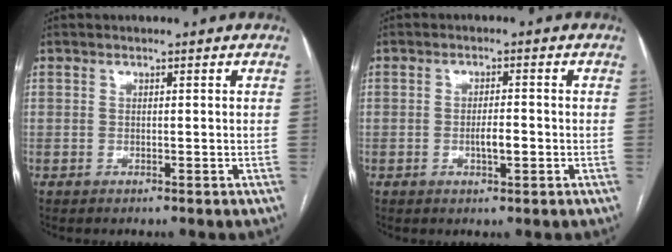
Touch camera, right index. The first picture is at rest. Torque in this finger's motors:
{"motor_torque": [0.56, -0.05, 0.05, 0.02]}